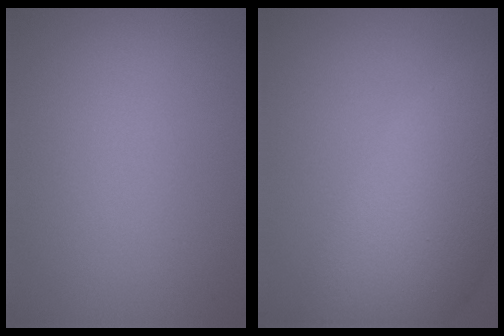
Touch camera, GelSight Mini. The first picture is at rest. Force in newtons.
{"total": 9.3, "press": 9.3, "slide": 0.3}